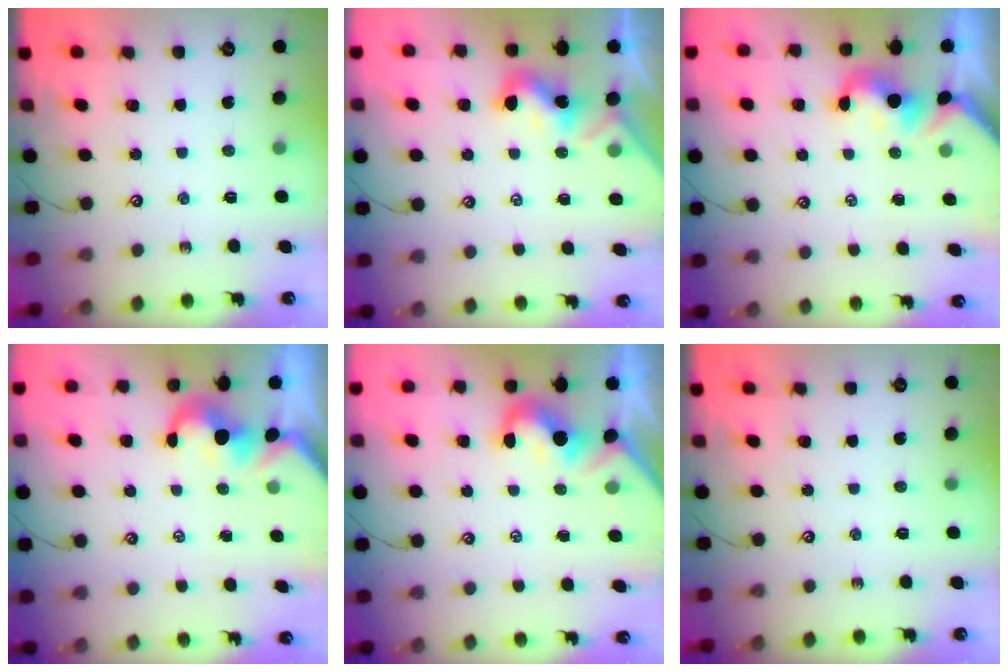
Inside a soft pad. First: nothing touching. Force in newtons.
{"total": 1.8, "press": 1.8, "slide": 0.5}
{"total": 0.9, "press": 0.9, "slide": 0.3}
{"total": 1.4, "press": 1.1, "slide": 0.9}
{"total": 1.9, "press": 1.7, "slide": 0.8}
{"total": 0.0}